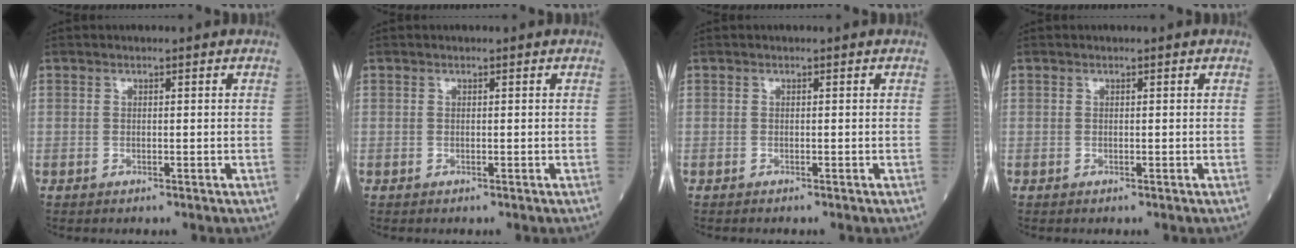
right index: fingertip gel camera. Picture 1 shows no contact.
{"total": 0.0}
{"total": 0.6, "force": [-0.6, 0.1, 0.1], "torque": [0.003, 0.000, -0.011]}
{"total": 0.0}